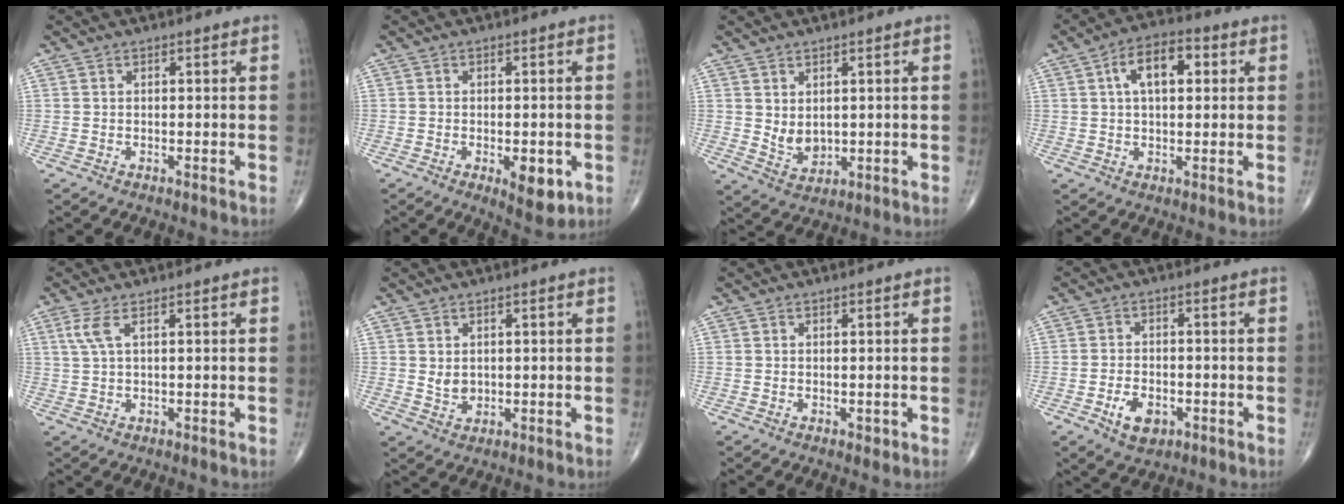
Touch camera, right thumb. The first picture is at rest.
{"total": 6.3, "force": [-2.0, 2.8, 5.2], "torque": [-0.062, -0.006, -0.022]}
{"total": 4.2, "force": [0.9, 2.9, 2.9], "torque": [-0.039, -0.018, 0.029]}
{"total": 9.0, "force": [2.3, 4.8, 7.2], "torque": [-0.108, 0.017, 0.030]}
{"total": 2.9, "force": [1.1, 0.6, 2.6], "torque": [-0.073, 0.009, 0.032]}
{"total": 2.6, "force": [0.5, 2.0, 1.6], "torque": [-0.020, -0.007, 0.015]}
{"total": 0.8, "force": [-0.1, 0.6, 0.5], "torque": [-0.002, -0.001, -0.001]}
{"total": 5.9, "force": [-2.4, 3.6, 3.9], "torque": [-0.059, 0.006, -0.037]}